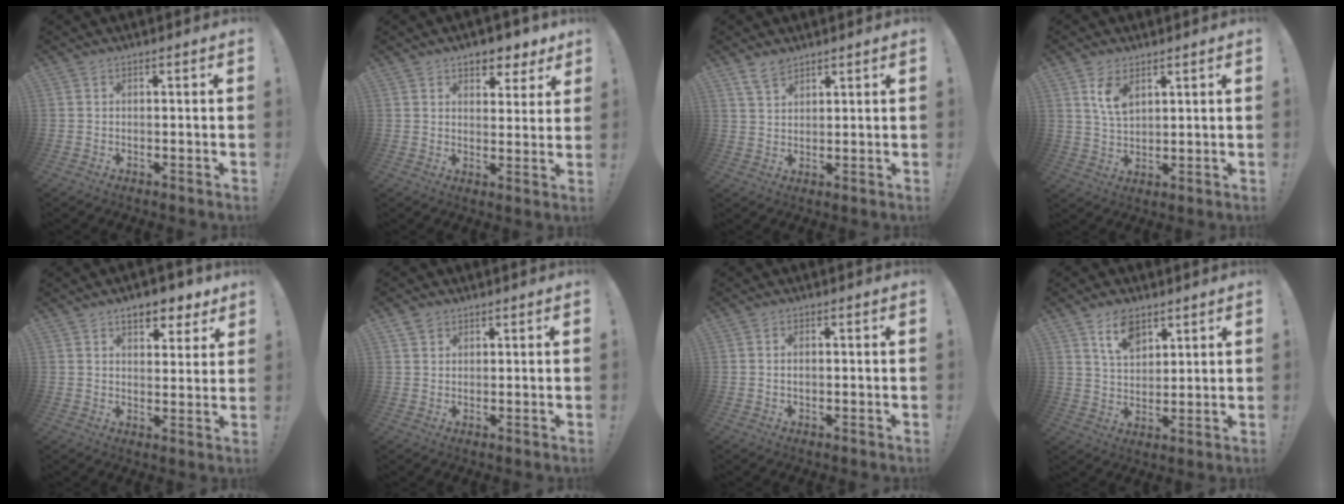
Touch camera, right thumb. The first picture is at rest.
{"total": 6.8, "force": [5.1, 3.9, 2.3], "torque": [-0.019, -0.038, 0.092]}
{"total": 5.0, "force": [3.9, 2.4, 2.0], "torque": [-0.034, -0.018, 0.073]}
{"total": 7.2, "force": [3.9, 4.0, 4.5], "torque": [-0.075, -0.016, 0.071]}
{"total": 8.0, "force": [5.5, 3.8, 4.4], "torque": [-0.053, -0.028, 0.097]}
{"total": 2.7, "force": [2.0, 1.7, 0.5], "torque": [-0.006, -0.008, 0.037]}
{"total": 1.1, "force": [0.2, 0.7, 0.8], "torque": [-0.018, 0.004, 0.003]}
{"total": 9.1, "force": [5.8, 5.0, 4.9], "torque": [-0.086, -0.021, 0.108]}